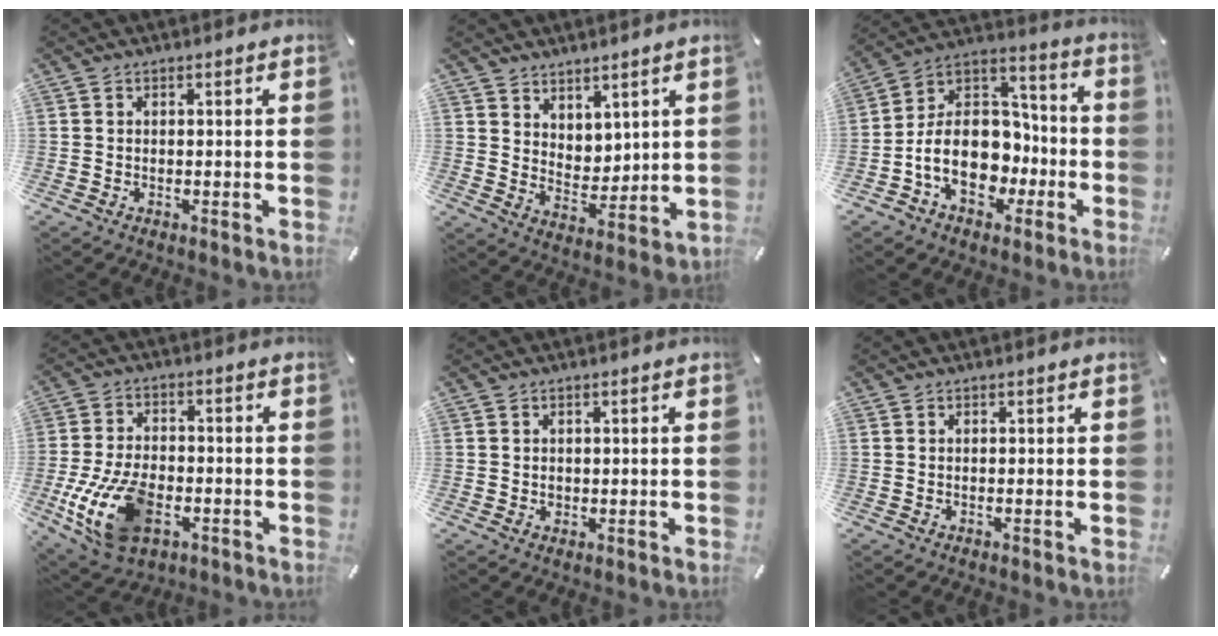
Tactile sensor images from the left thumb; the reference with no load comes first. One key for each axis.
{"total": 6.6, "fx": 5.5, "fy": 3.6, "fz": -0.7, "tx": -0.001, "ty": -0.046, "tz": 0.105}
{"total": 16.5, "fx": -4.1, "fy": 13.1, "fz": 9.2, "tx": -0.164, "ty": 0.005, "tz": -0.066}
{"total": 15.2, "fx": -4.7, "fy": 9.3, "fz": 11.0, "tx": -0.231, "ty": 0.005, "tz": -0.082}
{"total": 1.2, "fx": 0.2, "fy": 1.1, "fz": 0.3, "tx": -0.007, "ty": 0.005, "tz": 0.002}
{"total": 0.0}